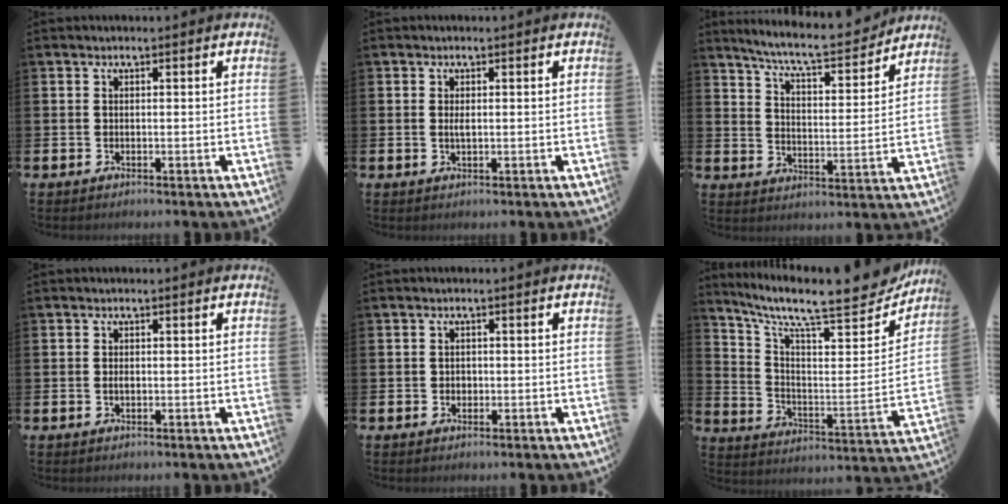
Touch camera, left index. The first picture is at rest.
{"total": 1.1, "force": [0.2, 0.4, 1.0], "torque": [-0.020, 0.003, 0.002]}
{"total": 8.0, "force": [7.5, 0.8, 2.8], "torque": [-0.080, -0.050, 0.128]}
{"total": 0.8, "force": [-0.1, 0.4, 0.6], "torque": [-0.022, 0.006, 0.000]}
{"total": 1.0, "force": [0.1, 0.9, 0.3], "torque": [0.000, 0.005, -0.002]}
{"total": 10.8, "force": [9.3, 2.4, 5.0], "torque": [-0.118, -0.078, 0.152]}